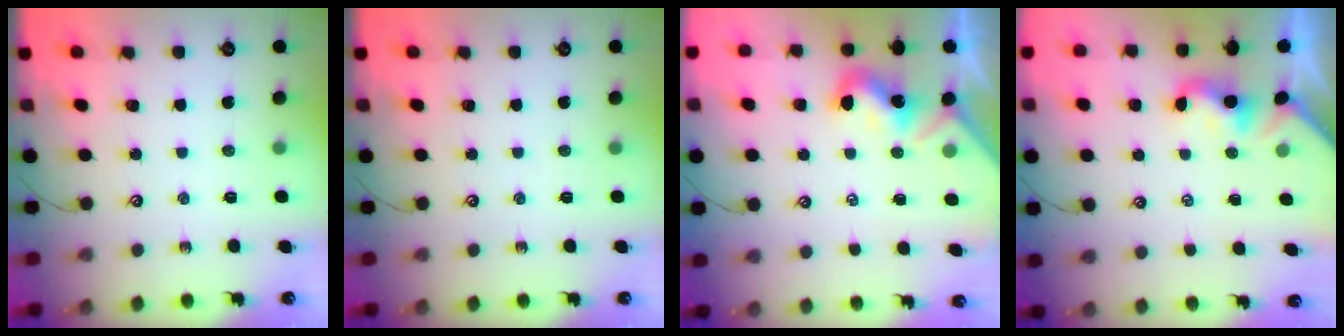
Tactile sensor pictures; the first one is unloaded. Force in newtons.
{"total": 0.0}
{"total": 1.8, "press": 1.7, "slide": 0.3}
{"total": 1.8, "press": 1.8, "slide": 0.5}